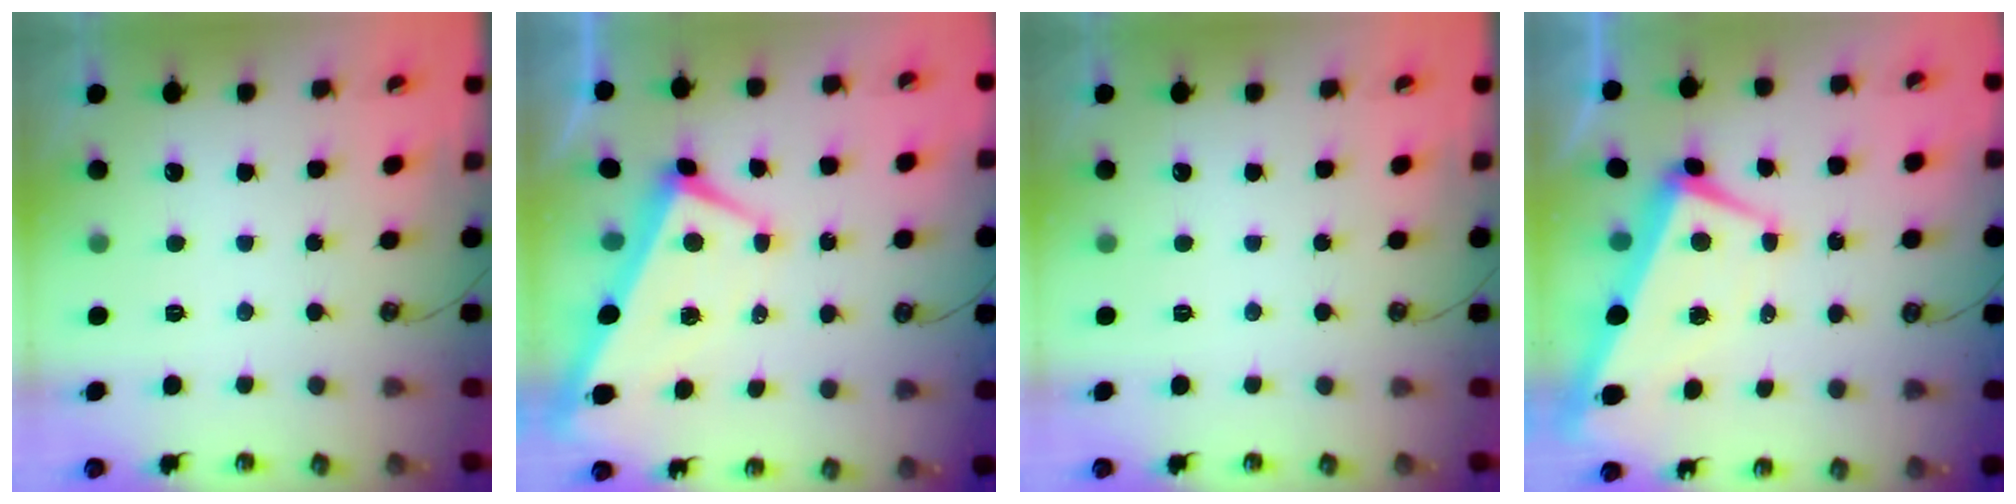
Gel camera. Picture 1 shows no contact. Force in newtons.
{"total": 1.7, "press": 1.5, "slide": 0.8}
{"total": 0.0}
{"total": 1.9, "press": 1.5, "slide": 1.2}